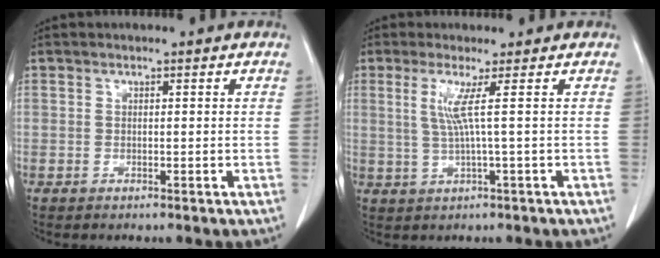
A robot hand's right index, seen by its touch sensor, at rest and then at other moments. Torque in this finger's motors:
{"motor_torque": [0.45, 0.00, 0.26, 0.08]}